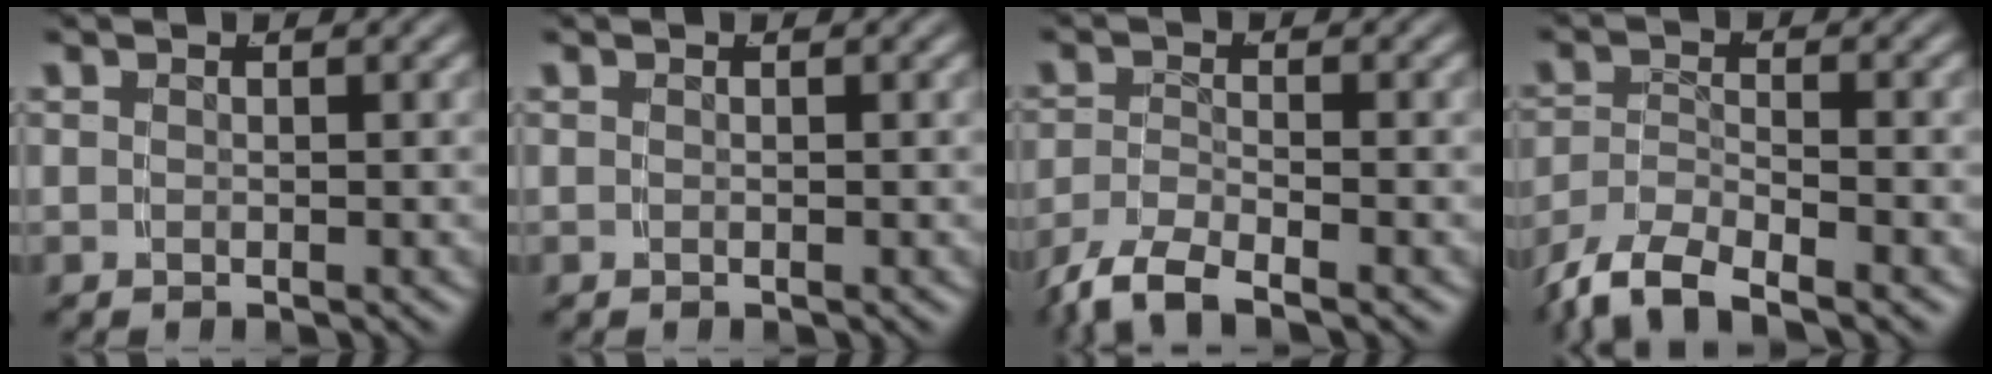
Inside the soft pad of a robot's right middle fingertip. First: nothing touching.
{"total": 0.0}
{"total": 4.8, "force": [-3.8, 1.4, 2.6], "torque": [-0.053, -0.014, -0.054]}
{"total": 7.1, "force": [-5.2, 3.7, 3.1], "torque": [-0.072, -0.022, -0.080]}